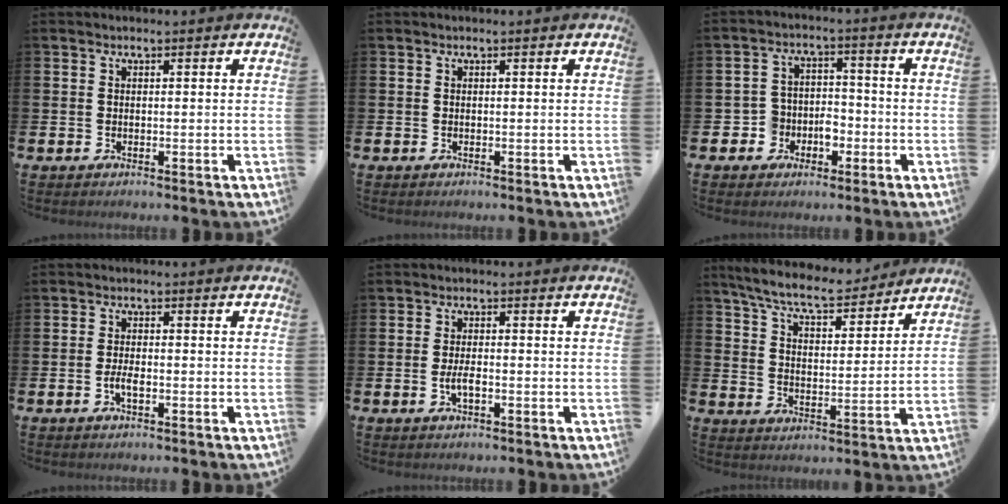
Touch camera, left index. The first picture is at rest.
{"total": 0.0}
{"total": 4.2, "force": [-1.7, 3.8, 0.6], "torque": [-0.033, 0.008, -0.037]}
{"total": 2.0, "force": [-0.7, 0.8, 1.7], "torque": [-0.038, 0.003, -0.011]}
{"total": 2.4, "force": [-0.7, 0.9, 2.1], "torque": [-0.045, 0.003, -0.011]}
{"total": 8.0, "force": [7.5, 1.0, 2.7], "torque": [-0.085, -0.042, 0.133]}